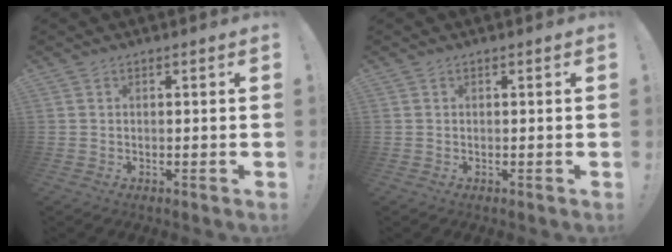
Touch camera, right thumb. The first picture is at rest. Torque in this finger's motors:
{"motor_torque": [0.00, 0.00, -0.01, 0.01, 0.00]}